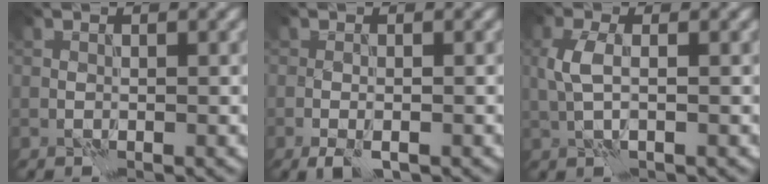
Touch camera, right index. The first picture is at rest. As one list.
[{"total": 2.3, "force": [-1.3, 0.9, 1.7], "torque": [-0.035, -0.004, -0.023]}, {"total": 2.5, "force": [0.2, 1.0, 2.3], "torque": [-0.056, 0.003, 0.003]}]